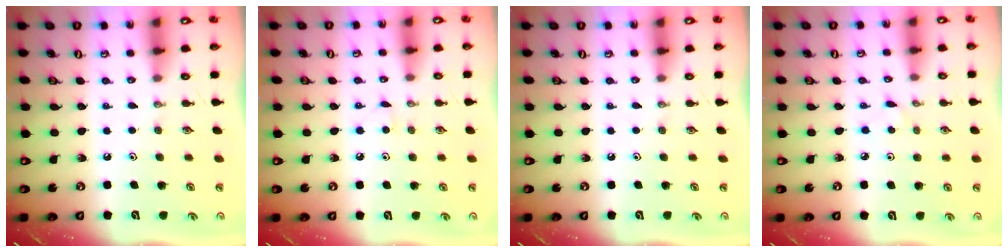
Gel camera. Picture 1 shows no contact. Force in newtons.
{"total": 2.9, "press": 2.9, "slide": 0.4}
{"total": 0.0}
{"total": 2.9, "press": 2.9, "slide": 0.1}